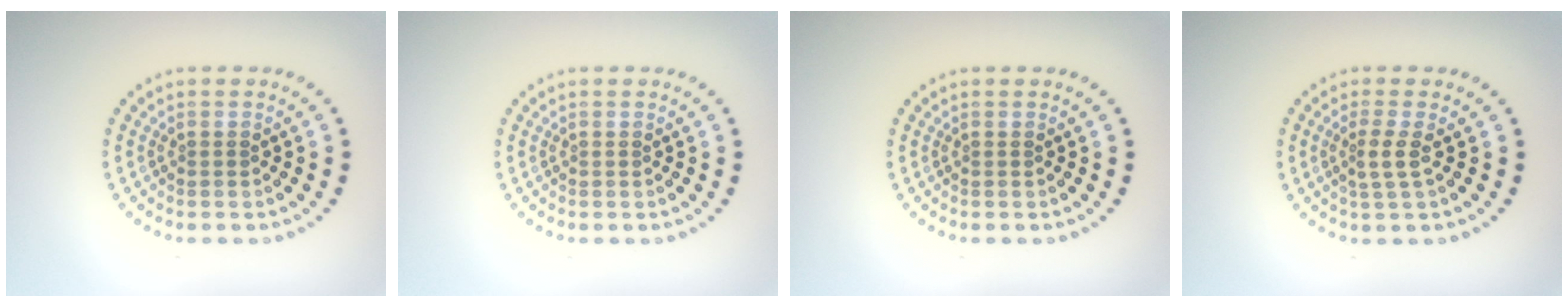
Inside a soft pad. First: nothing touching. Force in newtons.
{"total": 0.0}
{"total": 0.0}
{"total": 1.7, "press": 1.2, "slide": 1.1}